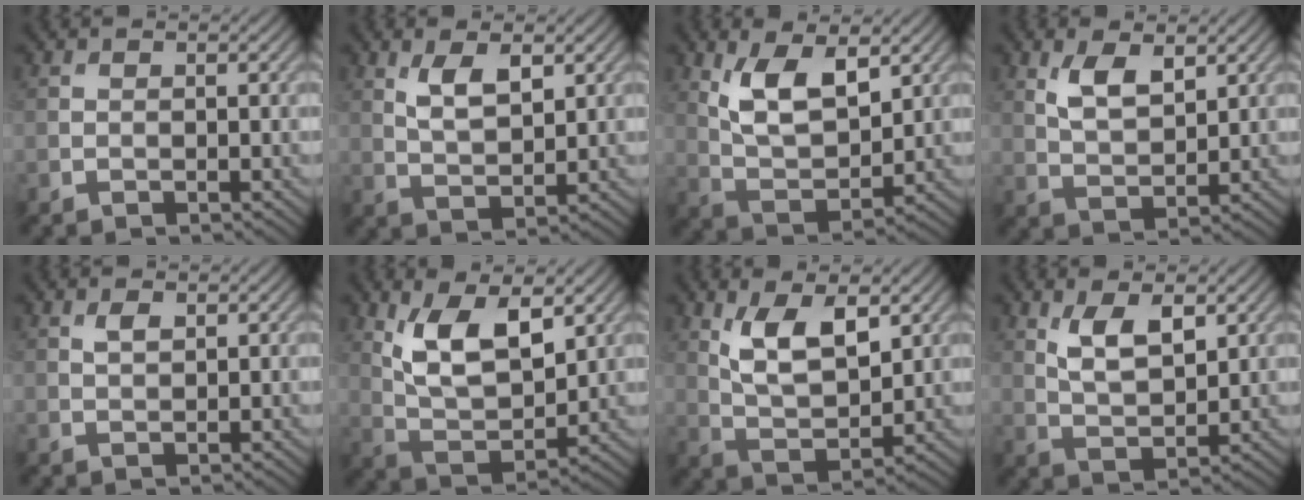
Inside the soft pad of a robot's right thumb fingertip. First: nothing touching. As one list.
[{"total": 4.9, "force": [2.3, 2.1, 3.8], "torque": [-0.082, -0.005, 0.047]}, {"total": 8.7, "force": [4.0, 4.0, 6.6], "torque": [-0.136, -0.006, 0.079]}, {"total": 5.1, "force": [2.6, 2.3, 3.8], "torque": [-0.084, -0.005, 0.051]}, {"total": 1.5, "force": [0.7, 0.7, 1.1], "torque": [-0.025, -0.001, 0.017]}, {"total": 10.2, "force": [4.4, 4.9, 7.8], "torque": [-0.161, -0.007, 0.088]}, {"total": 8.2, "force": [3.6, 3.7, 6.4], "torque": [-0.130, -0.006, 0.070]}, {"total": 6.0, "force": [2.7, 2.6, 4.7], "torque": [-0.097, -0.008, 0.053]}]